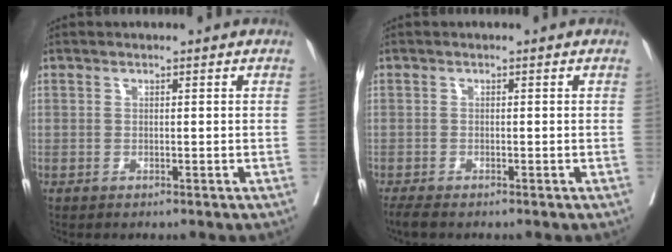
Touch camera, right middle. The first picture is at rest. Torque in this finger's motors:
{"motor_torque": [0.27, -0.23, 0.08, 0.03]}